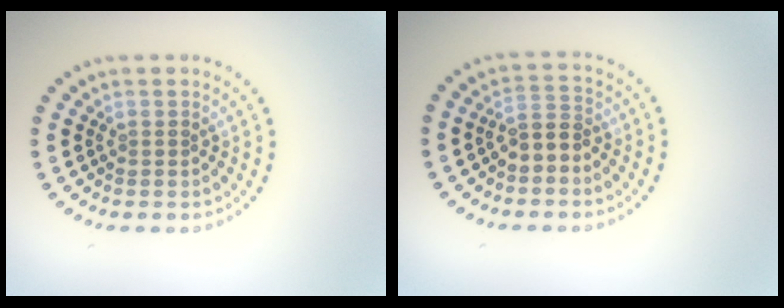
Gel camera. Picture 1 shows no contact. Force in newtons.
{"total": 2.5, "press": 2.2, "slide": 1.1}